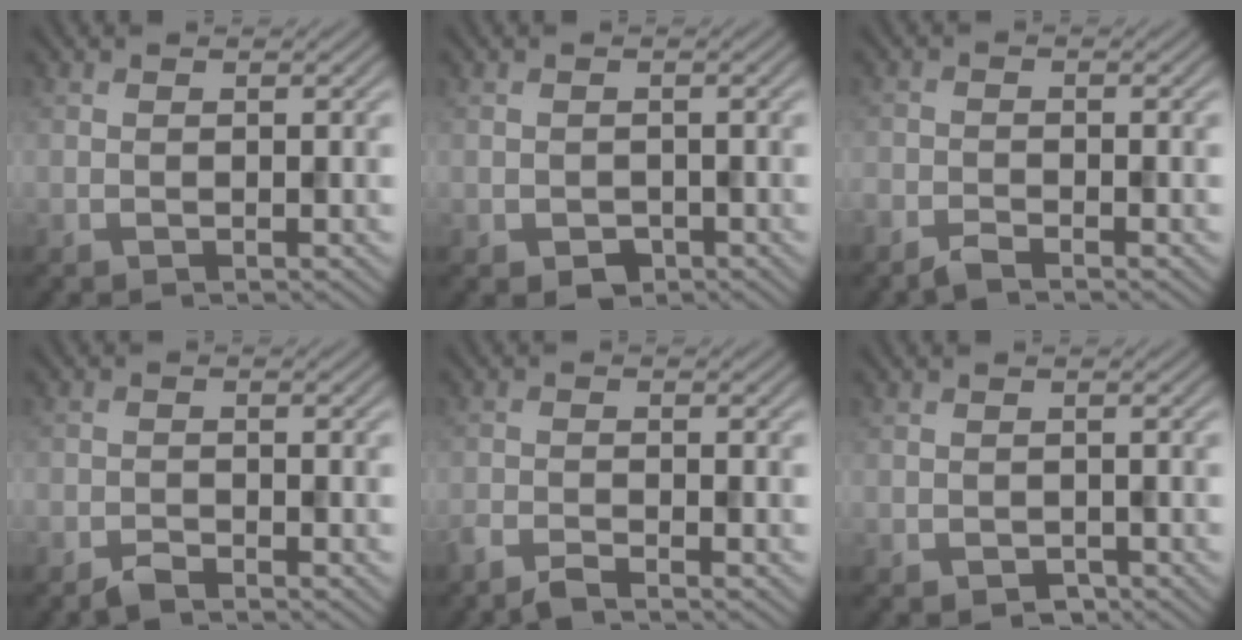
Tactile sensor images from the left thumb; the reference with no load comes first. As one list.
[{"total": 1.7, "force": [-0.8, 1.4, 0.6], "torque": [-0.012, -0.011, -0.014]}, {"total": 1.8, "force": [-1.6, 0.2, 0.8], "torque": [-0.017, -0.002, -0.040]}, {"total": 1.6, "force": [-1.5, 0.4, 0.6], "torque": [-0.009, 0.000, -0.034]}, {"total": 2.4, "force": [-2.1, 0.2, 1.1], "torque": [-0.024, -0.004, -0.050]}, {"total": 1.2, "force": [-0.7, 0.9, 0.4], "torque": [-0.007, -0.008, -0.013]}]